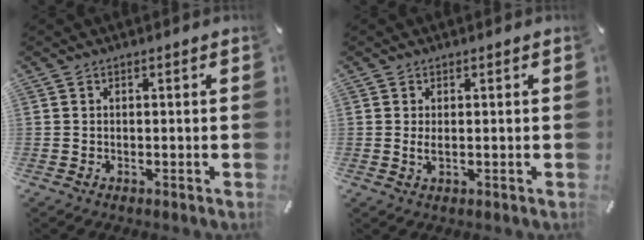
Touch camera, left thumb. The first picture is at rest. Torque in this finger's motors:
{"motor_torque": [0.45, 0.34, 0.11, 0.02, 0.13]}